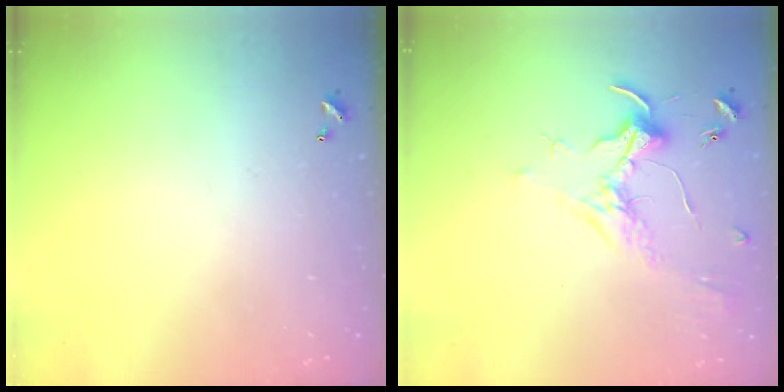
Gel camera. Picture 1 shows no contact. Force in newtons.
{"total": 1.7, "press": 1.6, "slide": 0.7}